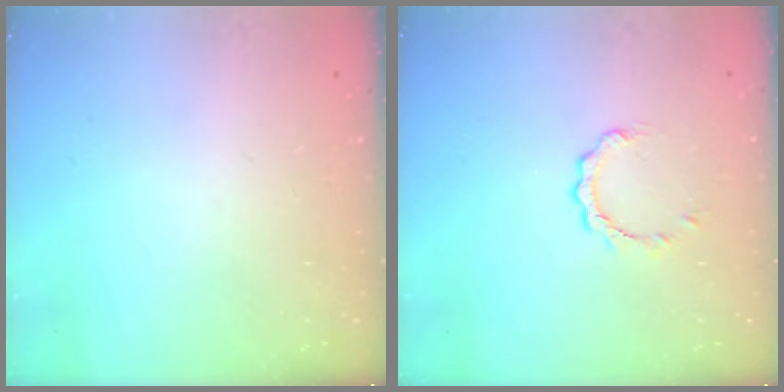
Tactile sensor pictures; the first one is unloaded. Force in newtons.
{"total": 2.5, "press": 2.5, "slide": 0.3}